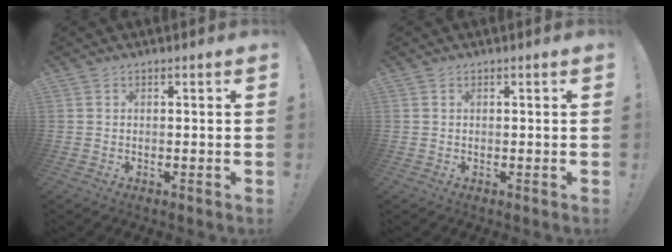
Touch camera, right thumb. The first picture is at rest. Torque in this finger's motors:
{"motor_torque": [-0.23, 0.07, -0.48, -0.20, 0.10]}